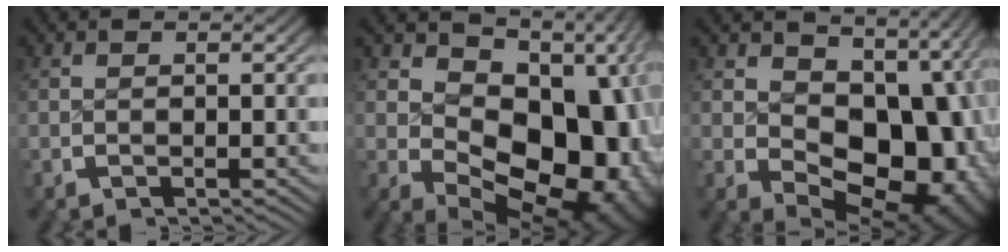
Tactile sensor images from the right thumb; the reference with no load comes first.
{"total": 17.9, "force": [-1.0, 11.6, 13.5], "torque": [-0.204, -0.035, 0.003]}
{"total": 14.5, "force": [-0.3, 9.6, 10.9], "torque": [-0.177, -0.049, 0.020]}